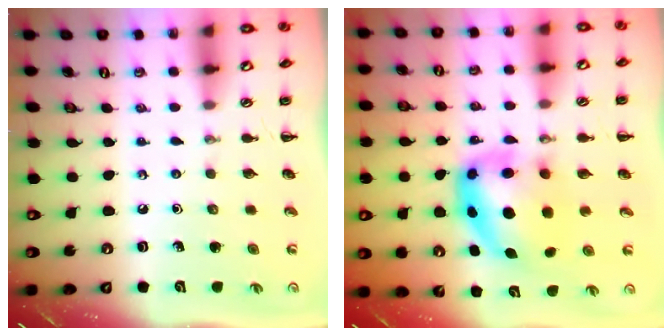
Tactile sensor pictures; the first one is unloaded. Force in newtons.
{"total": 9.1, "press": 8.8, "slide": 2.2}